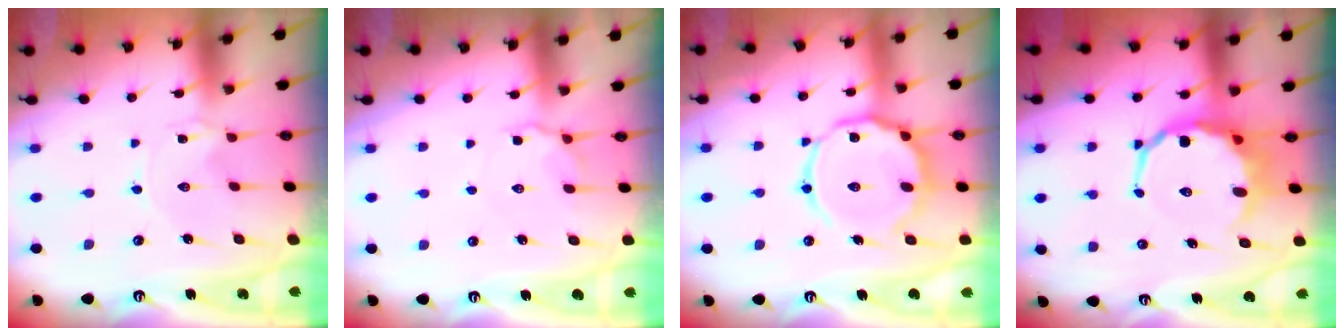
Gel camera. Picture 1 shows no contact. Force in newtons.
{"total": 4.5, "press": 4.4, "slide": 1.2}
{"total": 15.9, "press": 15.8, "slide": 1.4}
{"total": 8.2, "press": 7.8, "slide": 2.5}